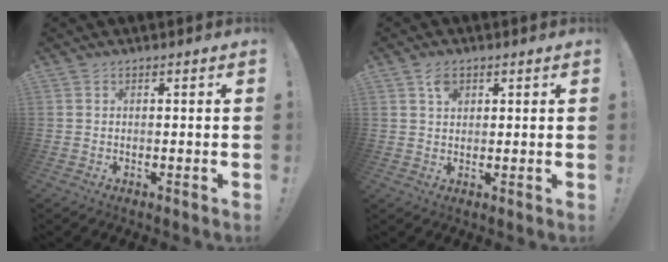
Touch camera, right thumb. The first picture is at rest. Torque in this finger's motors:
{"motor_torque": [0.01, 0.00, -0.01, 0.02, 0.00]}